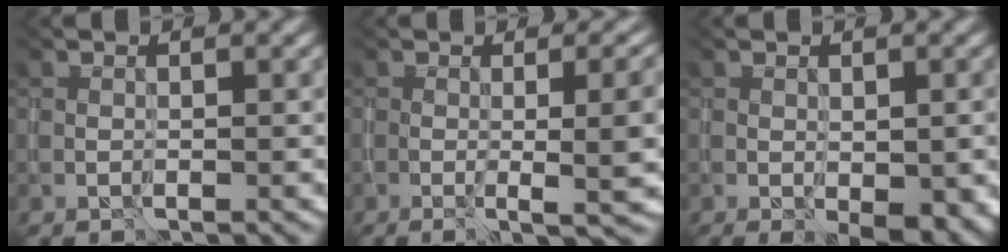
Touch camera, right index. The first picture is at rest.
{"total": 8.5, "force": [-1.5, 2.4, 8.0], "torque": [-0.093, -0.005, 0.009]}
{"total": 4.3, "force": [-2.0, 2.0, 3.3], "torque": [-0.037, -0.015, -0.005]}